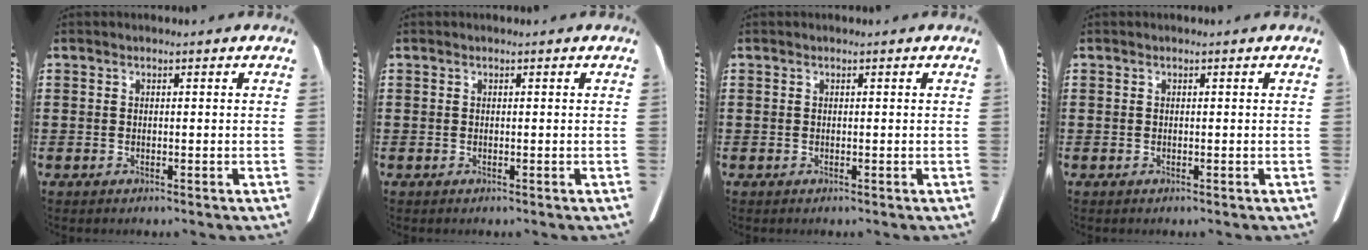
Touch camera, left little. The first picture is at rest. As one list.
[{"total": 0.0}, {"total": 0.0}, {"total": 0.0}]